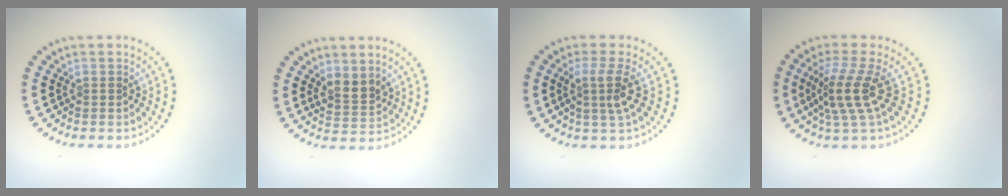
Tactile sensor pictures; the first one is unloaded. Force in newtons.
{"total": 2.4, "press": 2.2, "slide": 1.0}
{"total": 2.7, "press": 2.0, "slide": 1.9}
{"total": 3.7, "press": 2.7, "slide": 2.5}